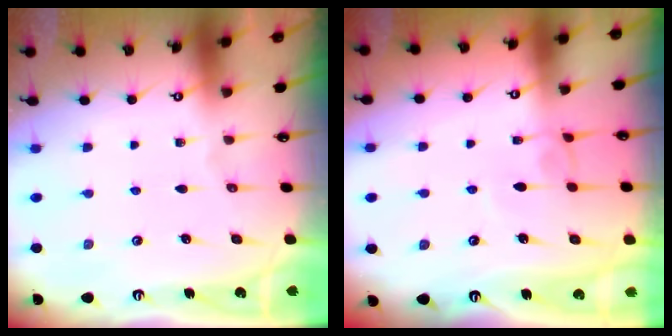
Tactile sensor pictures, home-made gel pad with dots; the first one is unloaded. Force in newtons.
{"total": 2.4, "press": 2.4, "slide": 0.2}